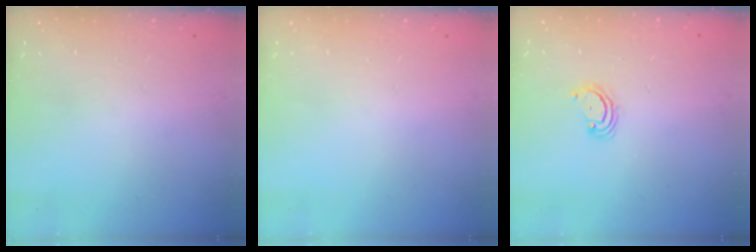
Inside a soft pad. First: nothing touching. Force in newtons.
{"total": 0.0}
{"total": 2.9, "press": 2.9, "slide": 0.3}